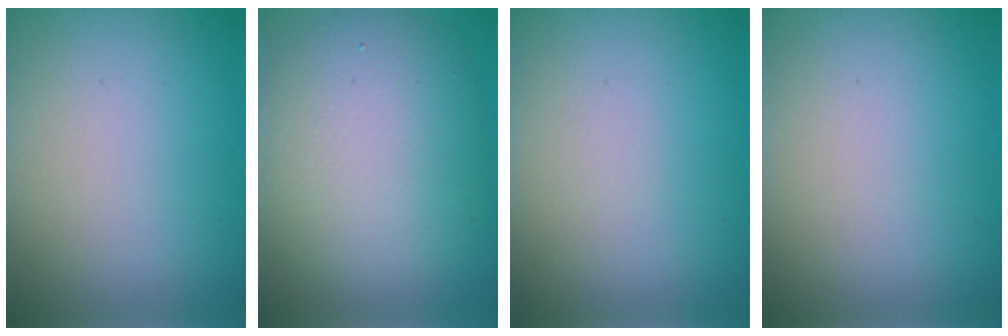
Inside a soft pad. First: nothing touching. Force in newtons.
{"total": 8.8, "press": 8.8, "slide": 0.7}
{"total": 0.0}
{"total": 0.0}